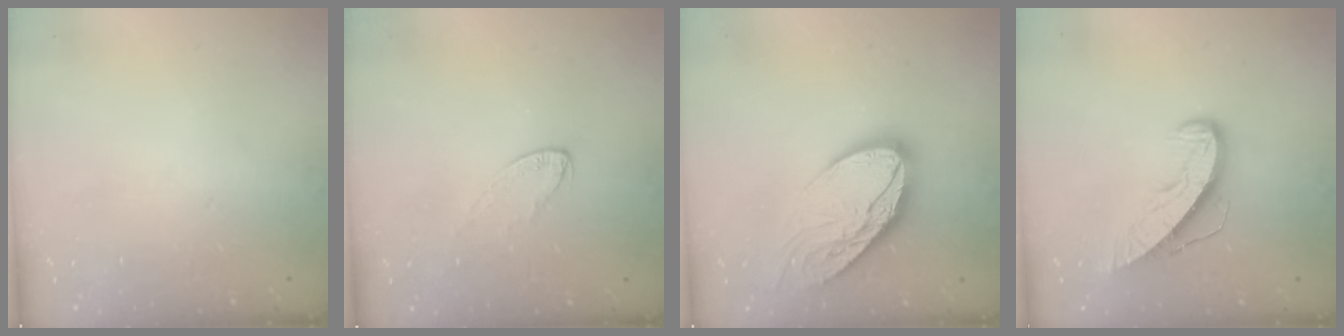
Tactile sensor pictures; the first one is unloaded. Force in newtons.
{"total": 5.0, "press": 5.0, "slide": 0.4}
{"total": 16.7, "press": 16.7, "slide": 1.2}
{"total": 8.2, "press": 8.2, "slide": 0.4}